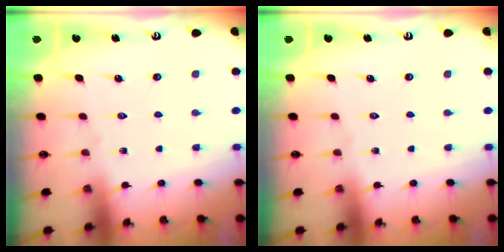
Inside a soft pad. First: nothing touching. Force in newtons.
{"total": 0.0}